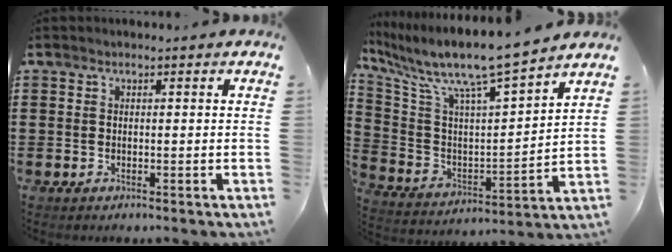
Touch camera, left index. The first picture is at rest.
{"total": 9.5, "force": [8.1, 0.2, 4.9], "torque": [-0.132, -0.067, 0.128]}